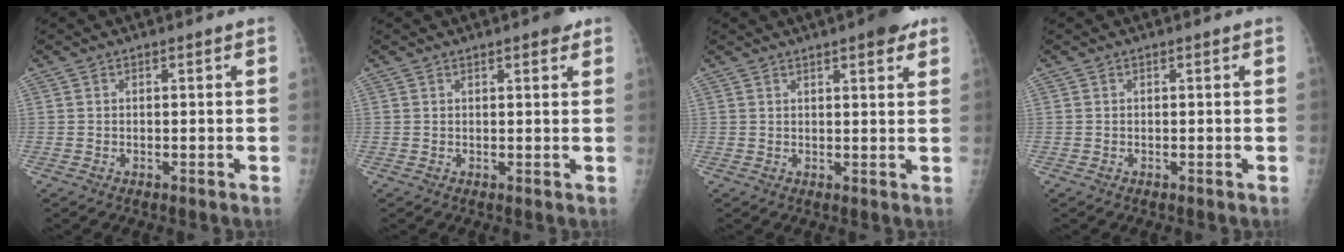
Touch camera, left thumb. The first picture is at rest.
{"total": 2.8, "force": [1.8, 0.9, 2.0], "torque": [-0.021, -0.005, 0.021]}
{"total": 6.0, "force": [3.7, 1.6, 4.5], "torque": [-0.048, -0.011, 0.044]}
{"total": 0.0}